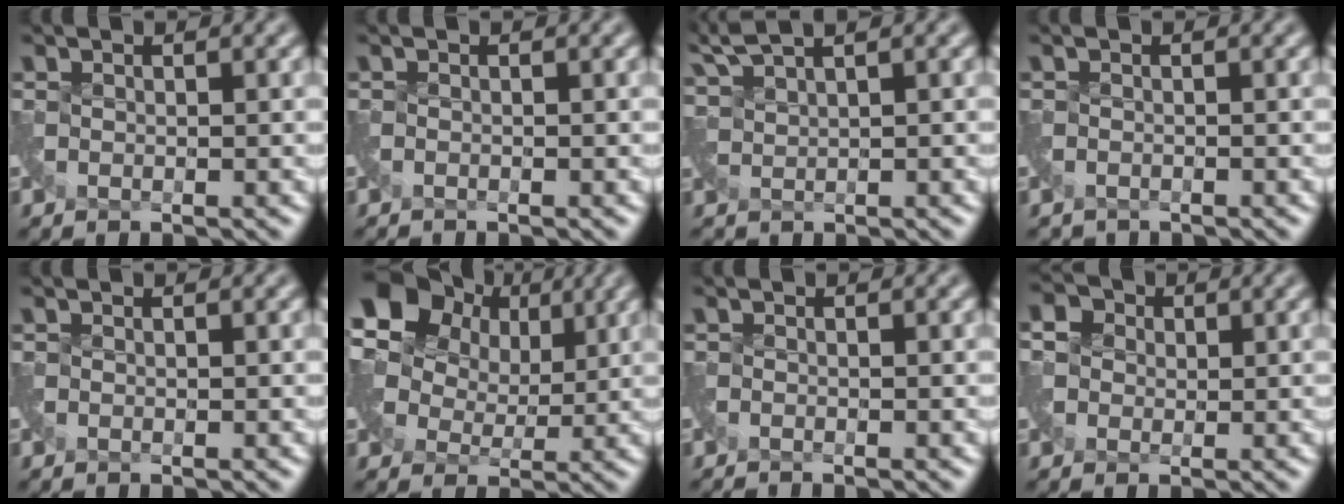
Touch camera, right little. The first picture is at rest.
{"total": 0.8, "force": [-0.7, -0.3, -0.2], "torque": [0.001, -0.013, -0.019]}
{"total": 3.4, "force": [3.3, -0.2, 0.8], "torque": [-0.030, 0.016, 0.071]}
{"total": 1.0, "force": [-0.9, 0.4, -0.2], "torque": [0.003, -0.012, -0.023]}
{"total": 0.0}
{"total": 11.7, "force": [5.6, 7.9, 6.5], "torque": [-0.127, 0.040, 0.084]}
{"total": 1.1, "force": [-1.0, -0.4, -0.2], "torque": [-0.001, -0.016, -0.025]}
{"total": 2.5, "force": [0.2, 2.3, 0.7], "torque": [-0.007, 0.019, -0.002]}